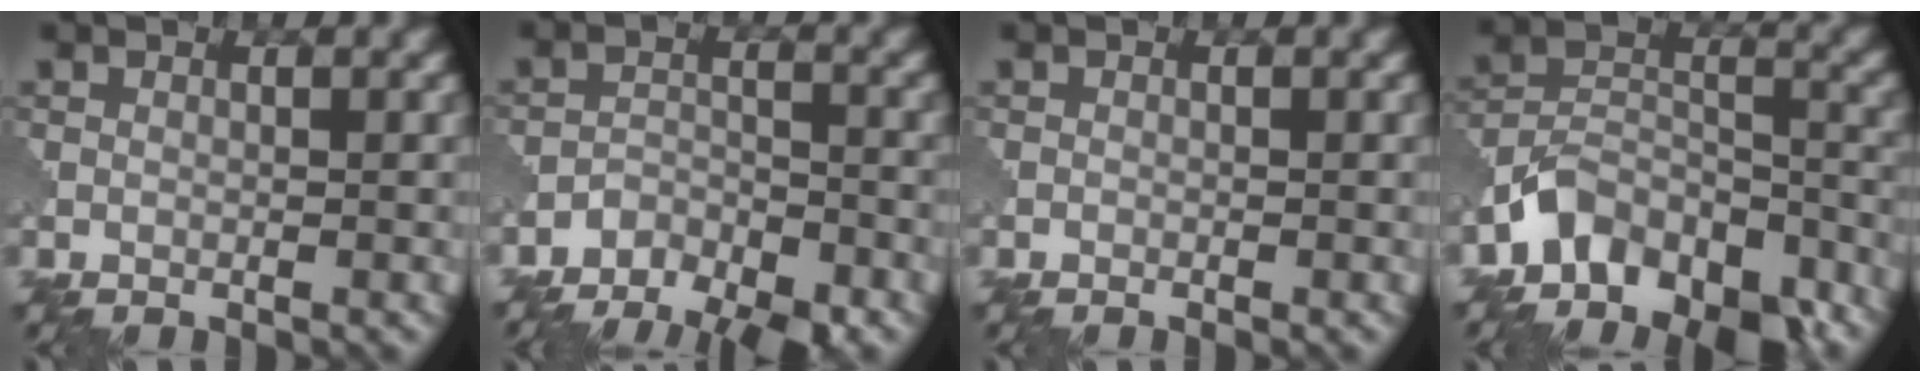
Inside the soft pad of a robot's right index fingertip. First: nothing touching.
{"total": 8.2, "force": [-7.3, 3.0, 2.4], "torque": [-0.023, -0.011, -0.111]}
{"total": 0.0}
{"total": 7.7, "force": [-5.8, 3.9, 3.3], "torque": [-0.047, -0.001, -0.112]}